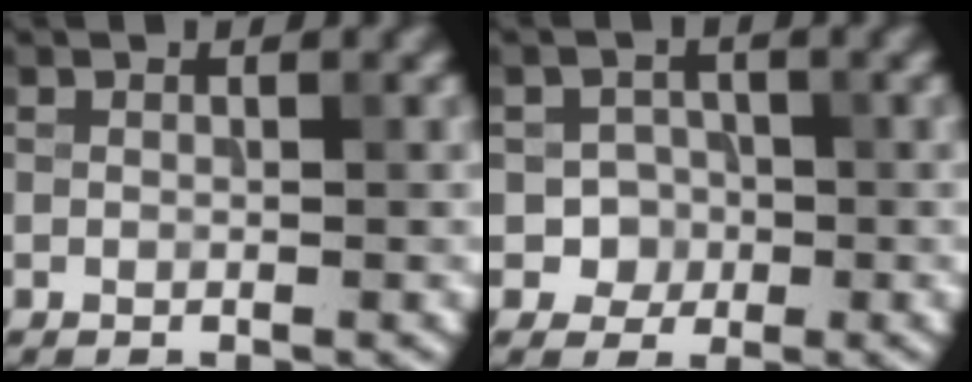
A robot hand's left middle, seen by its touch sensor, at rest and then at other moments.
{"total": 2.4, "force": [-0.6, 2.2, 0.5], "torque": [0.005, 0.003, -0.014]}